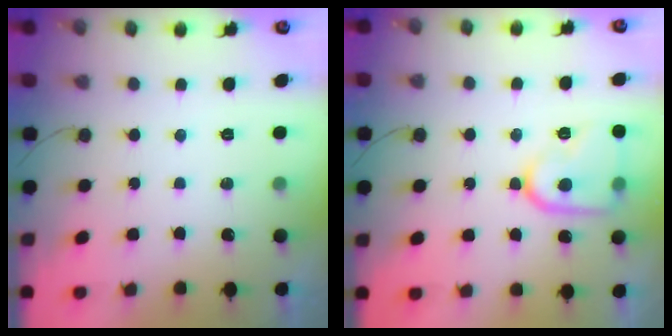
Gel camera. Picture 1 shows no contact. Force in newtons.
{"total": 14.2, "press": 14.1, "slide": 1.4}